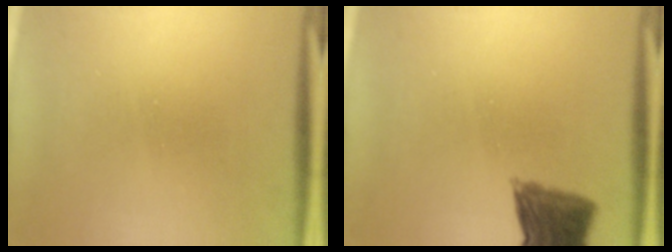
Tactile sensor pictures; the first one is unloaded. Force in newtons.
{"total": 7.7}